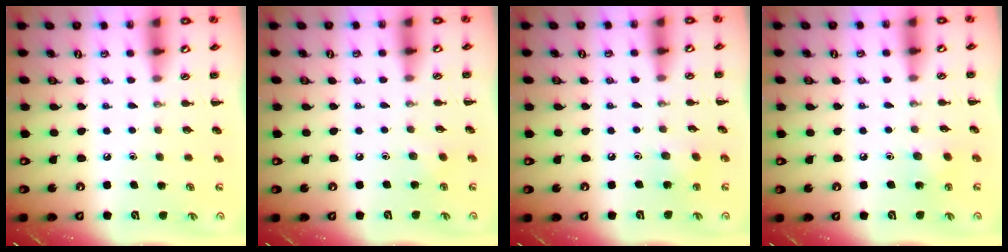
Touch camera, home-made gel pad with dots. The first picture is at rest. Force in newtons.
{"total": 4.6, "press": 4.5, "slide": 0.8}
{"total": 5.1, "press": 5.0, "slide": 1.2}
{"total": 6.0, "press": 5.9, "slide": 1.1}